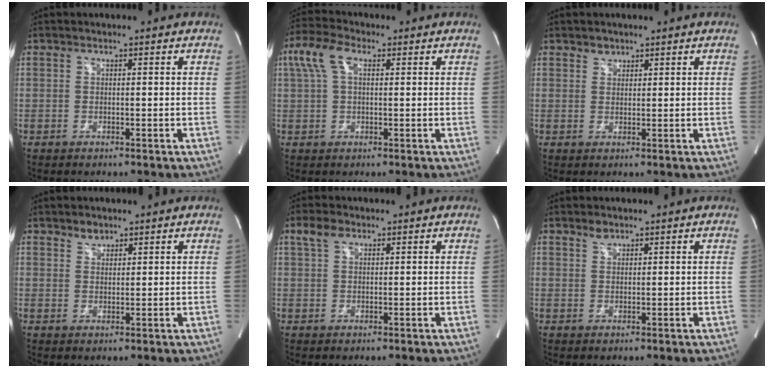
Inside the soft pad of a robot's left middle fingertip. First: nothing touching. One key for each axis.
{"total": 6.2, "fx": 2.1, "fy": 2.9, "fz": 5.0, "tx": -0.124, "ty": 0.034, "tz": 0.043}
{"total": 1.4, "fx": 1.1, "fy": 1.0, "fz": 0.0, "tx": 0.006, "ty": -0.002, "tz": 0.015}
{"total": 1.8, "fx": 1.5, "fy": 1.0, "fz": 0.3, "tx": -0.002, "ty": 0.000, "tz": 0.026}
{"total": 2.8, "fx": 1.8, "fy": 1.6, "fz": 1.6, "tx": -0.040, "ty": 0.015, "tz": 0.039}
{"total": 1.3, "fx": 1.1, "fy": 0.7, "fz": 0.3, "tx": -0.006, "ty": 0.001, "tz": 0.020}